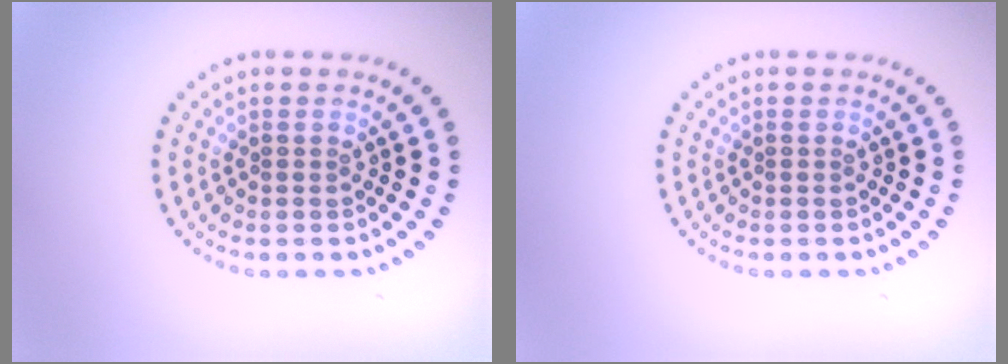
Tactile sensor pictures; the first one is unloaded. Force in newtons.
{"total": 0.0}